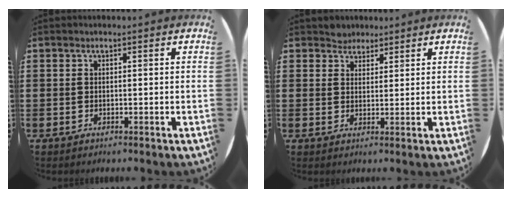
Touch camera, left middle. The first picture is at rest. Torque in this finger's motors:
{"motor_torque": [0.28, -0.25, -0.01, 0.02]}